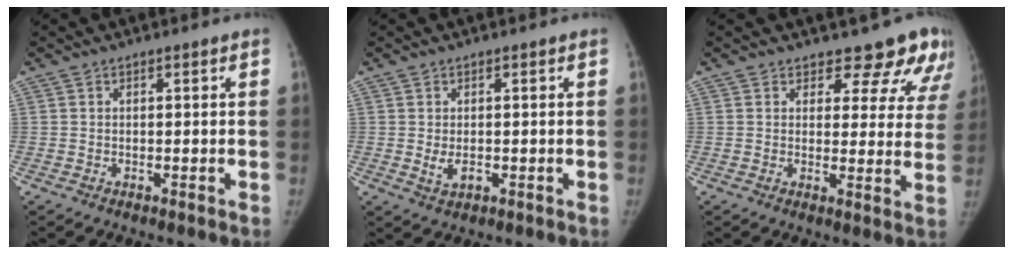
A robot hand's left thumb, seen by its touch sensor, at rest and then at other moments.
{"total": 2.7, "force": [-0.1, 1.7, 2.1], "torque": [-0.034, -0.007, 0.006]}
{"total": 11.8, "force": [10.0, 5.5, 3.1], "torque": [0.023, -0.059, 0.093]}